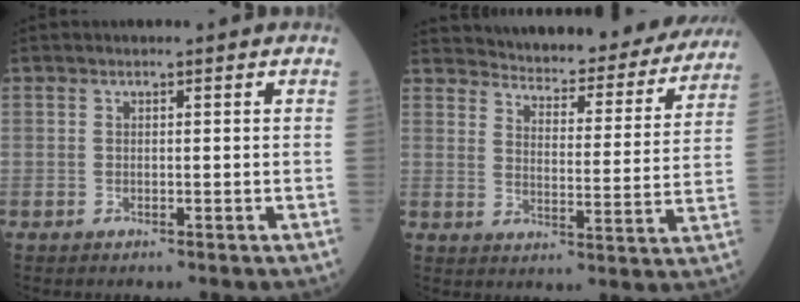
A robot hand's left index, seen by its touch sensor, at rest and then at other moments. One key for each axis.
{"total": 25.3, "fx": 23.7, "fy": 5.3, "fz": 6.8, "tx": -0.090, "ty": -0.056, "tz": 0.284}